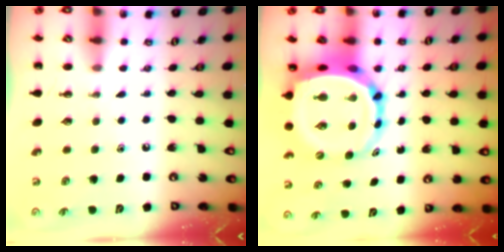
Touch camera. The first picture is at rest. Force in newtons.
{"total": 10.0, "press": 9.7, "slide": 2.5}